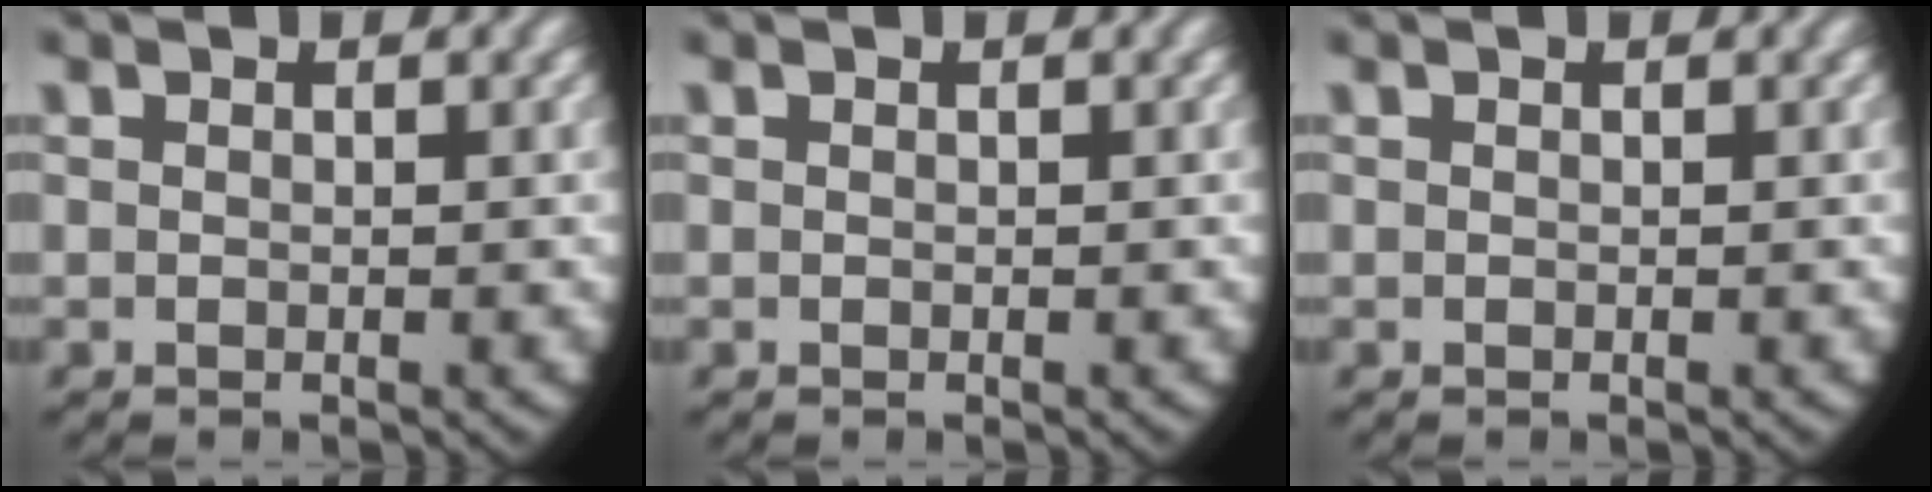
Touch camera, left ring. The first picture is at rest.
{"total": 0.0}
{"total": 0.0}